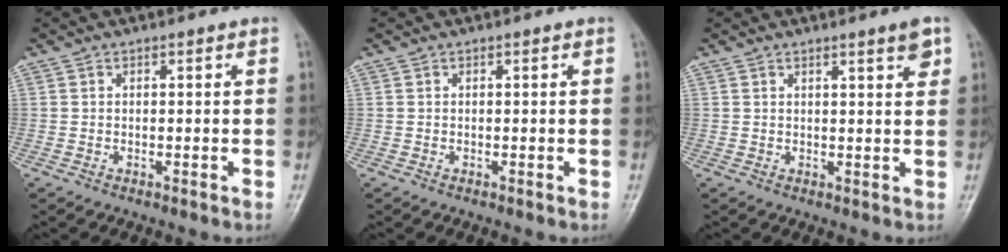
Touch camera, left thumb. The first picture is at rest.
{"total": 0.0}
{"total": 3.1, "force": [1.9, 0.3, 2.4], "torque": [-0.030, -0.012, 0.027]}